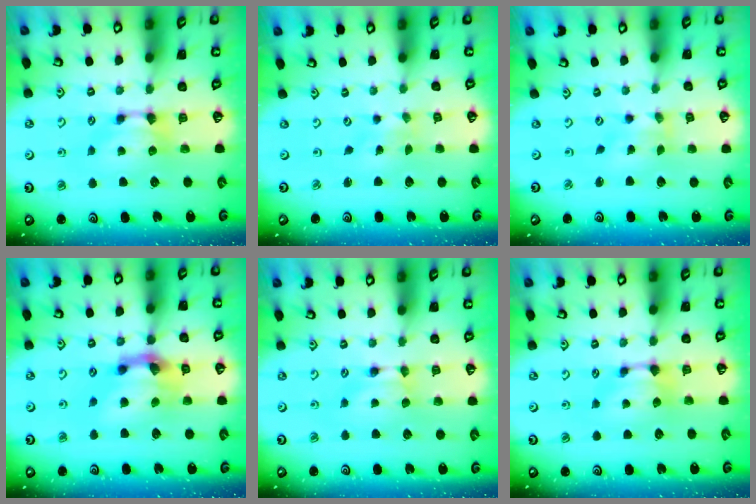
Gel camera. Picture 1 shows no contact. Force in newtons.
{"total": 4.7, "press": 4.6, "slide": 0.8}
{"total": 2.2, "press": 2.0, "slide": 1.0}
{"total": 5.3, "press": 4.9, "slide": 2.0}
{"total": 0.0}
{"total": 1.1, "press": 0.4, "slide": 1.1}